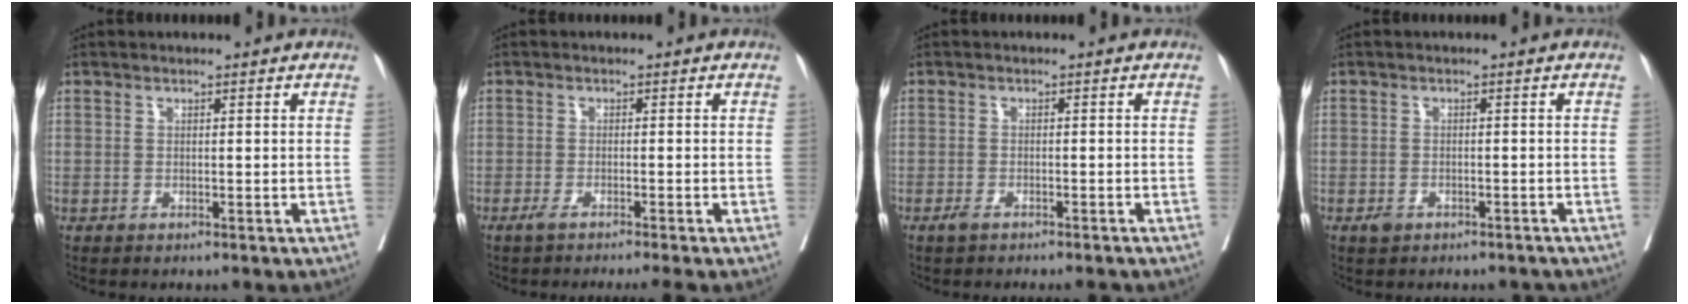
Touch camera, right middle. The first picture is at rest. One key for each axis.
{"total": 4.2, "fx": -3.4, "fy": -0.7, "fz": 2.4, "tx": -0.023, "ty": -0.004, "tz": -0.051}
{"total": 3.2, "fx": -2.6, "fy": 0.6, "fz": 1.7, "tx": -0.021, "ty": -0.004, "tz": -0.036}
{"total": 2.6, "fx": -2.0, "fy": 1.4, "fz": 1.1, "tx": -0.016, "ty": 0.002, "tz": -0.024}